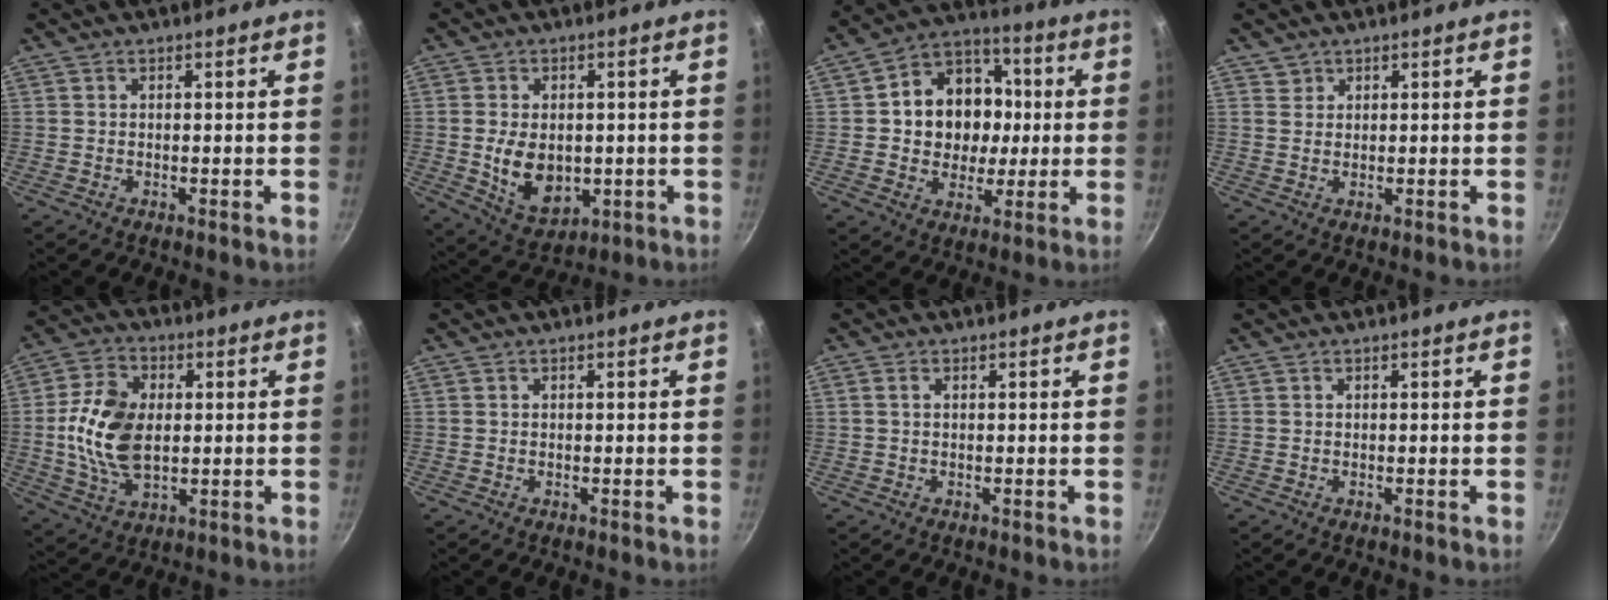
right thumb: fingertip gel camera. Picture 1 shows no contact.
{"total": 10.4, "force": [-0.7, 7.2, 7.4], "torque": [-0.109, -0.007, 0.008]}
{"total": 15.5, "force": [0.9, 13.1, 8.1], "torque": [-0.095, 0.021, 0.009]}
{"total": 1.6, "force": [0.9, 1.3, 0.1], "torque": [0.015, 0.002, 0.015]}
{"total": 13.9, "force": [0.5, 8.8, 10.7], "torque": [-0.188, 0.003, 0.006]}
{"total": 0.0}
{"total": 0.8, "force": [0.2, 0.4, 0.7], "torque": [-0.016, 0.003, 0.003]}
{"total": 0.0}